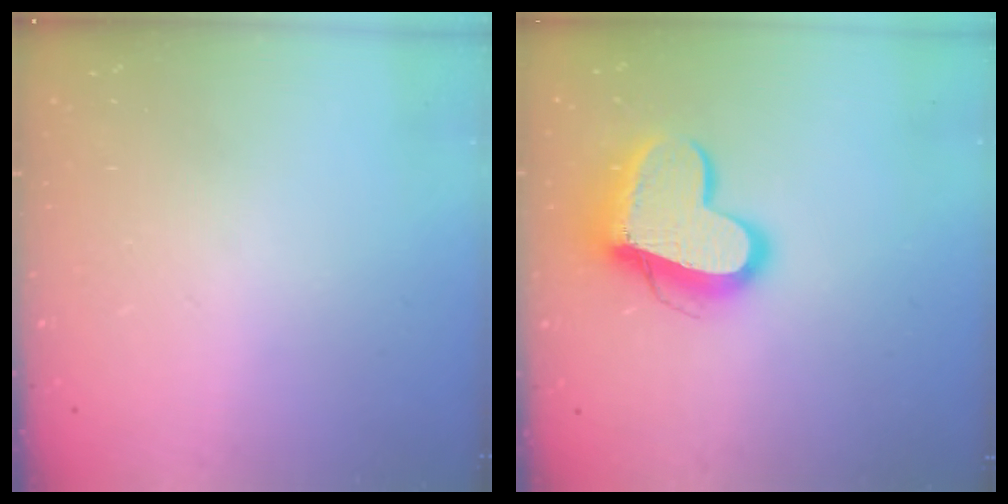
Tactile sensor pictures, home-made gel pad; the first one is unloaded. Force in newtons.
{"total": 15.0, "press": 14.9, "slide": 1.6}